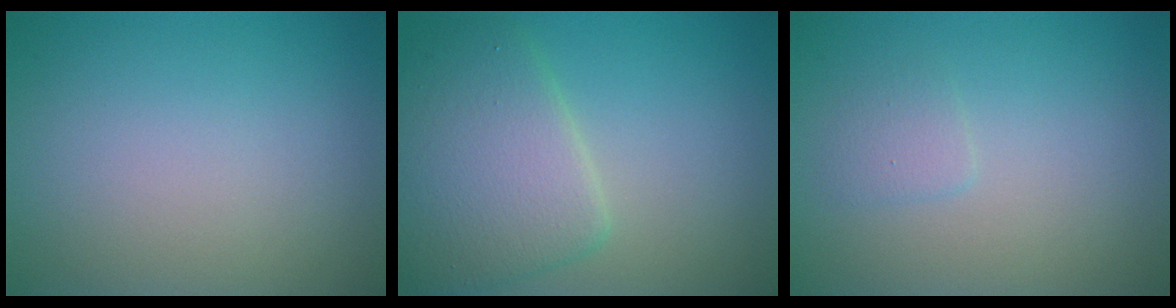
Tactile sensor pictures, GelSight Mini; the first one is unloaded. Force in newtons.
{"total": 6.2, "press": 6.2, "slide": 0.2}
{"total": 1.1, "press": 1.1, "slide": 0.1}